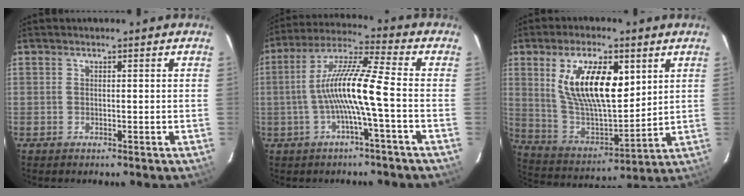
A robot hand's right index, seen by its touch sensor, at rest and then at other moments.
{"total": 11.3, "force": [-2.4, -0.4, 11.0], "torque": [-0.219, 0.014, -0.046]}
{"total": 17.6, "force": [6.3, 7.3, 14.7], "torque": [-0.269, 0.001, 0.126]}